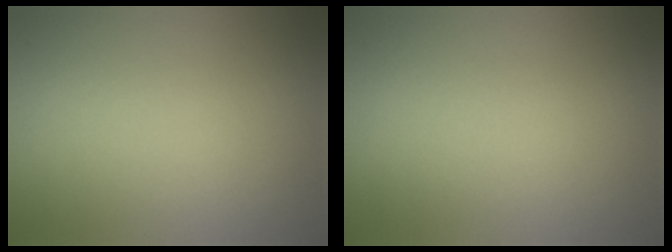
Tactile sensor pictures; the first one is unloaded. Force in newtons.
{"total": 0.0}